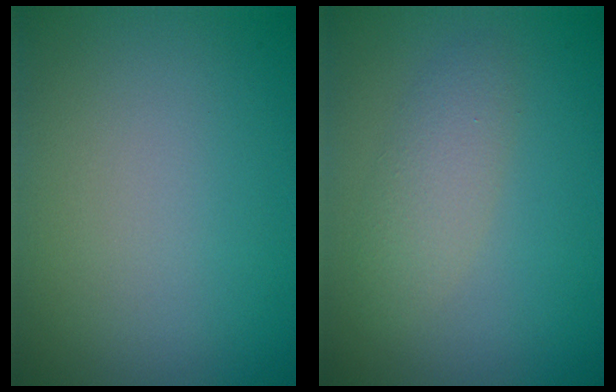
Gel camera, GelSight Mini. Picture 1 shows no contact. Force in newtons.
{"total": 2.4, "press": 2.4, "slide": 0.2}